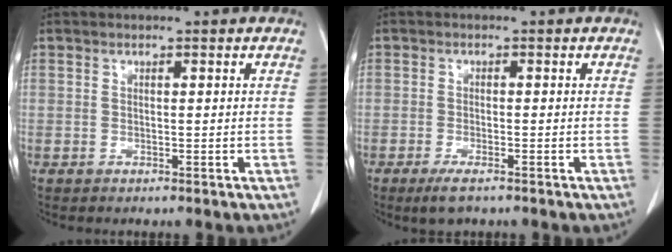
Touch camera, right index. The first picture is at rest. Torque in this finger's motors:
{"motor_torque": [0.29, -0.24, 0.06, 0.03]}